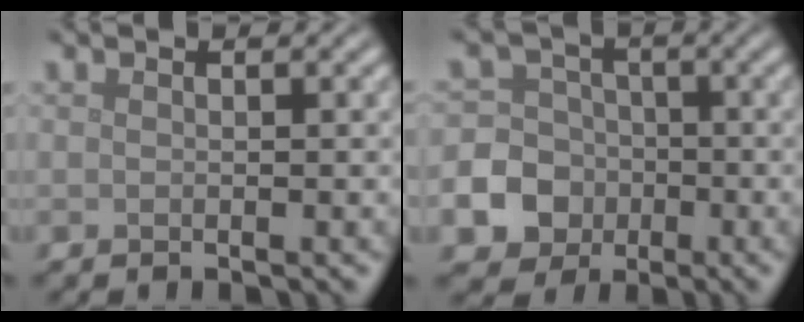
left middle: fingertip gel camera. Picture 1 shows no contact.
{"total": 12.3, "force": [-4.3, 11.2, 2.7], "torque": [-0.089, -0.031, -0.094]}